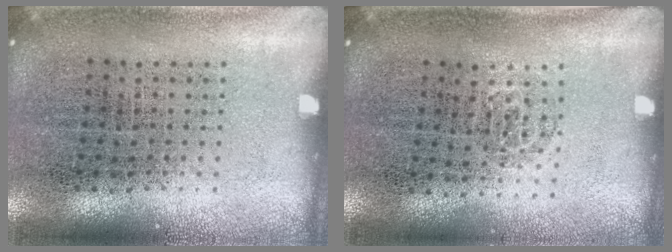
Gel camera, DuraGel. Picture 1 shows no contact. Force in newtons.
{"total": 0.6, "press": 0.4, "slide": 0.5}